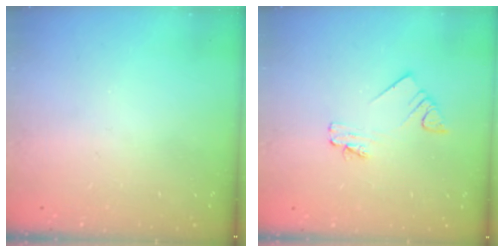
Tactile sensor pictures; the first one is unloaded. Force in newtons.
{"total": 1.9, "press": 1.9, "slide": 0.1}